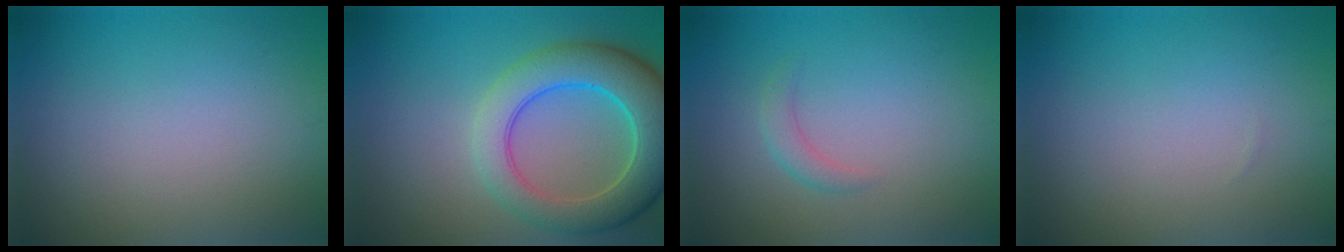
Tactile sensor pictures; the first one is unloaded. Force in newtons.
{"total": 7.2, "press": 7.2, "slide": 0.6}
{"total": 1.4, "press": 1.4, "slide": 0.0}
{"total": 0.0}